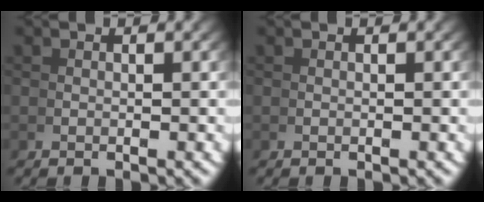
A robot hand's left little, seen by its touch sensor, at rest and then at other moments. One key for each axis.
{"total": 0.0}